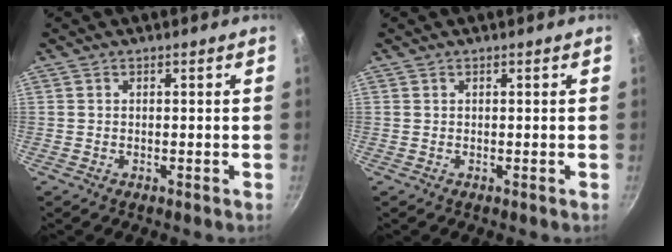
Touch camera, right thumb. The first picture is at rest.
{"total": 0.0}